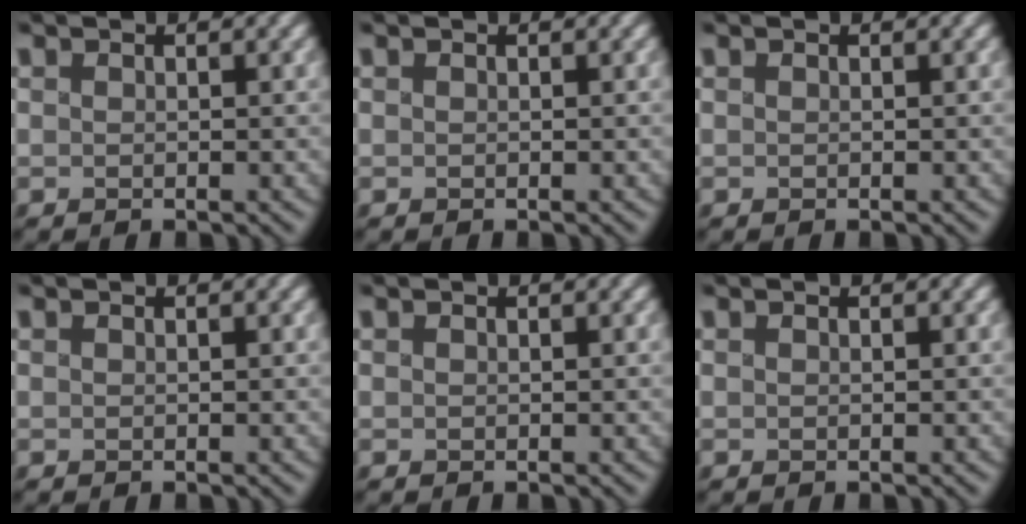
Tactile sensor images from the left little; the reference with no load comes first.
{"total": 0.0}
{"total": 0.0}
{"total": 0.0}
{"total": 0.0}
{"total": 0.0}